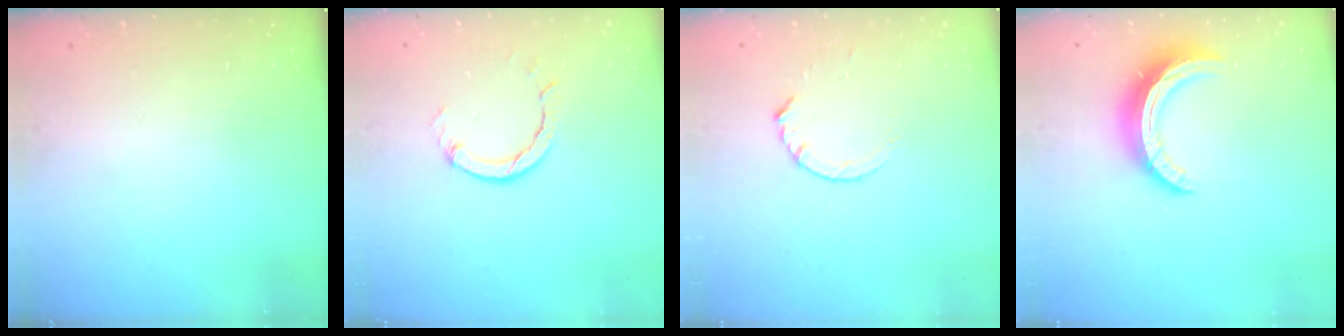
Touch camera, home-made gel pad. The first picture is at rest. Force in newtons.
{"total": 2.7, "press": 2.7, "slide": 0.3}
{"total": 4.2, "press": 4.2, "slide": 0.5}
{"total": 11.8, "press": 11.8, "slide": 0.9}